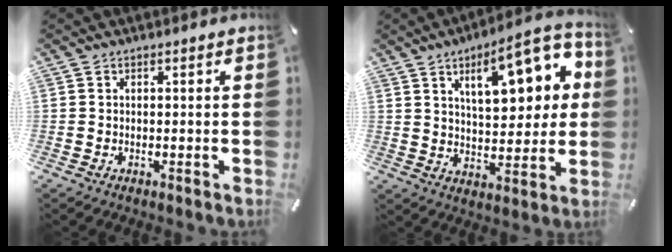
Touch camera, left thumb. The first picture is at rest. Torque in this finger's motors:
{"motor_torque": [2.48, 2.53, 1.69, -1.08, 0.18]}